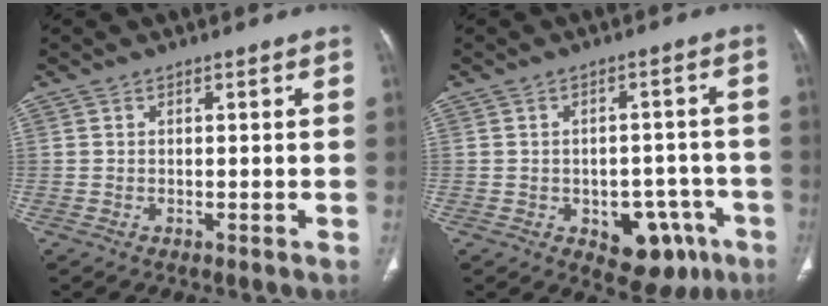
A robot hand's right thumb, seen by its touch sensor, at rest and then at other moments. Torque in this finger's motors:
{"motor_torque": [2.24, 2.21, 0.75, -0.46, 0.03]}